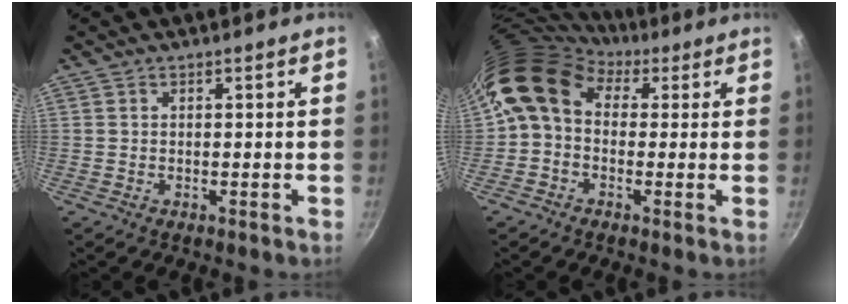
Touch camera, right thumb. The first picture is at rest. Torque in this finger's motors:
{"motor_torque": [1.09, 2.38, 1.45, 0.00, 0.34]}